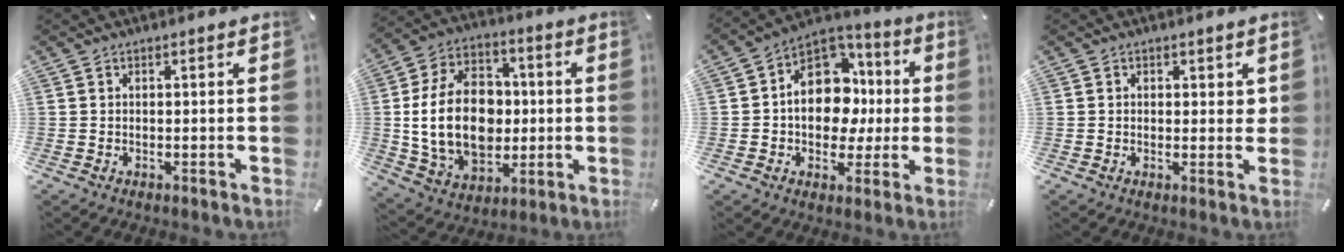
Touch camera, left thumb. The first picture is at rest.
{"total": 20.9, "force": [-0.5, 15.5, 14.0], "torque": [-0.293, 0.003, -0.008]}
{"total": 15.1, "force": [0.1, 11.9, 9.4], "torque": [-0.161, -0.003, 0.005]}
{"total": 2.0, "force": [0.6, 1.5, 1.2], "torque": [0.000, -0.004, 0.003]}